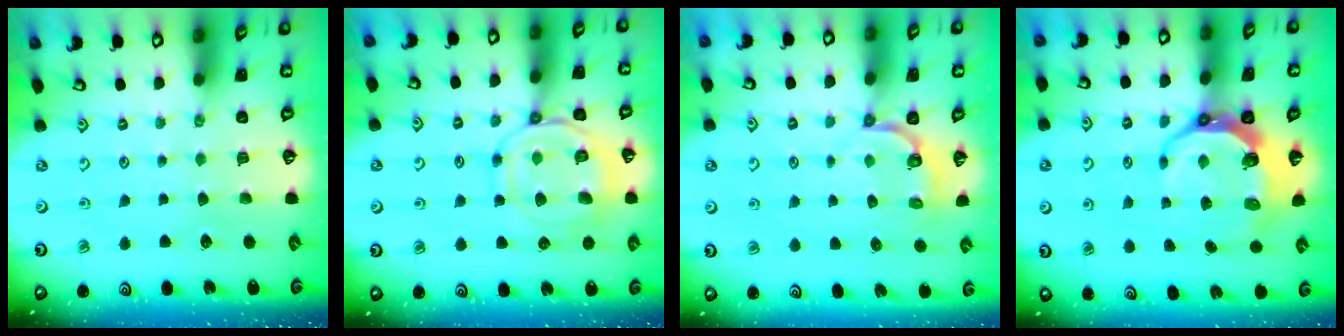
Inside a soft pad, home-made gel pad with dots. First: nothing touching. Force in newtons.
{"total": 11.3, "press": 11.3, "slide": 1.2}
{"total": 4.2, "press": 3.2, "slide": 2.7}
{"total": 9.6, "press": 8.7, "slide": 4.0}